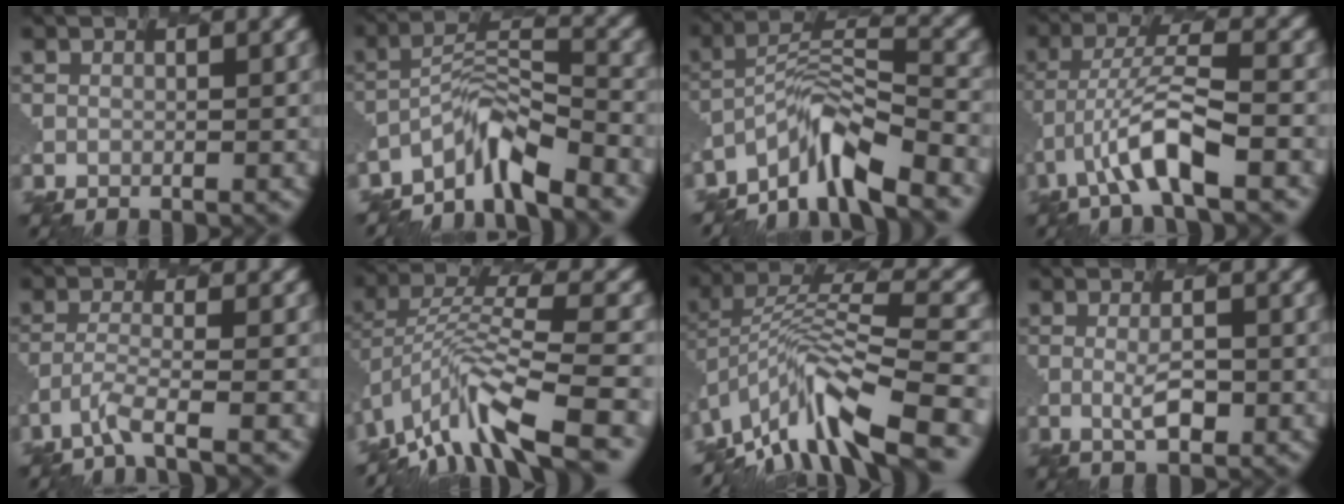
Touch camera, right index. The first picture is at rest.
{"total": 5.1, "force": [-4.4, 0.7, 2.5], "torque": [-0.055, 0.009, -0.091]}
{"total": 6.5, "force": [-5.3, 1.2, 3.7], "torque": [-0.073, 0.012, -0.109]}
{"total": 5.4, "force": [-2.8, 0.9, 4.6], "torque": [-0.100, 0.013, -0.060]}
{"total": 2.7, "force": [-2.2, 0.0, 1.6], "torque": [-0.040, 0.000, -0.058]}
{"total": 8.2, "force": [-4.7, 2.6, 6.2], "torque": [-0.122, 0.010, -0.096]}
{"total": 9.6, "force": [-5.4, 3.0, 7.3], "torque": [-0.142, 0.024, -0.102]}
{"total": 1.4, "force": [-0.1, 0.3, 1.4], "torque": [-0.040, -0.004, -0.005]}